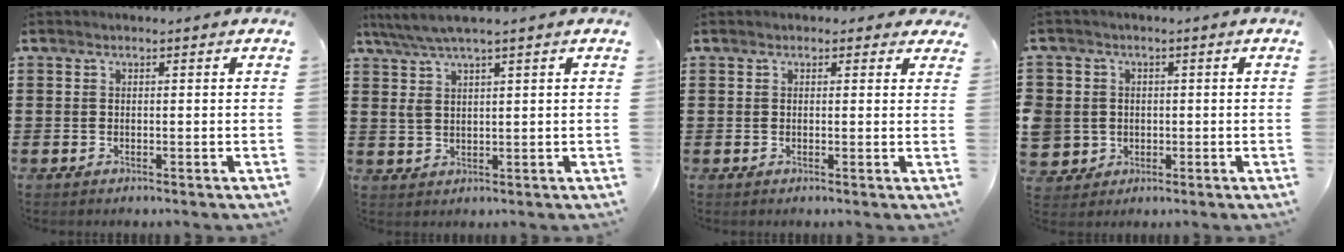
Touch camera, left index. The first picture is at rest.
{"total": 4.2, "force": [2.4, 0.7, 3.4], "torque": [-0.070, 0.003, 0.042]}
{"total": 1.2, "force": [0.8, 0.8, 0.4], "torque": [-0.004, 0.003, 0.013]}
{"total": 4.2, "force": [-0.4, 4.1, 0.4], "torque": [-0.039, 0.005, -0.013]}